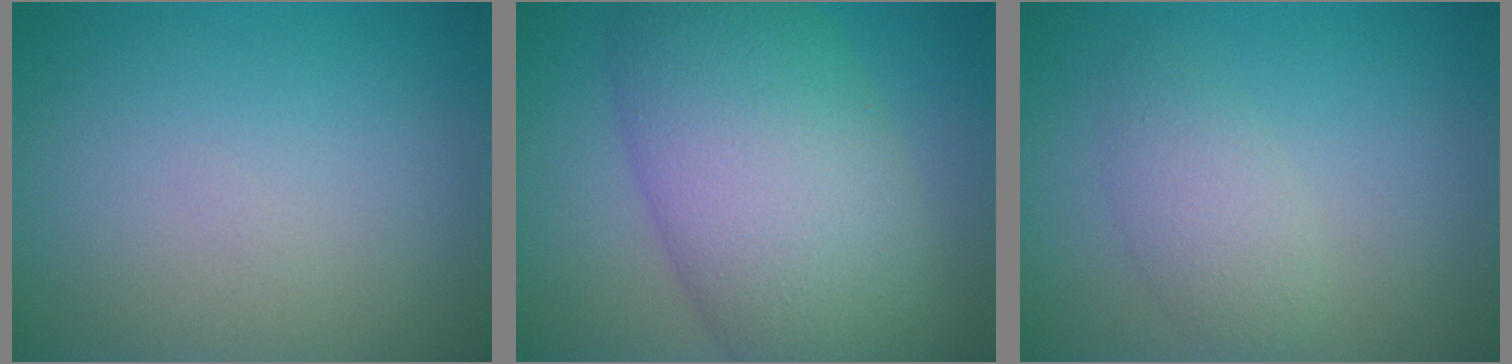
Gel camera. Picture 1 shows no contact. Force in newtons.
{"total": 11.9, "press": 11.8, "slide": 0.3}
{"total": 2.6, "press": 2.6, "slide": 0.1}